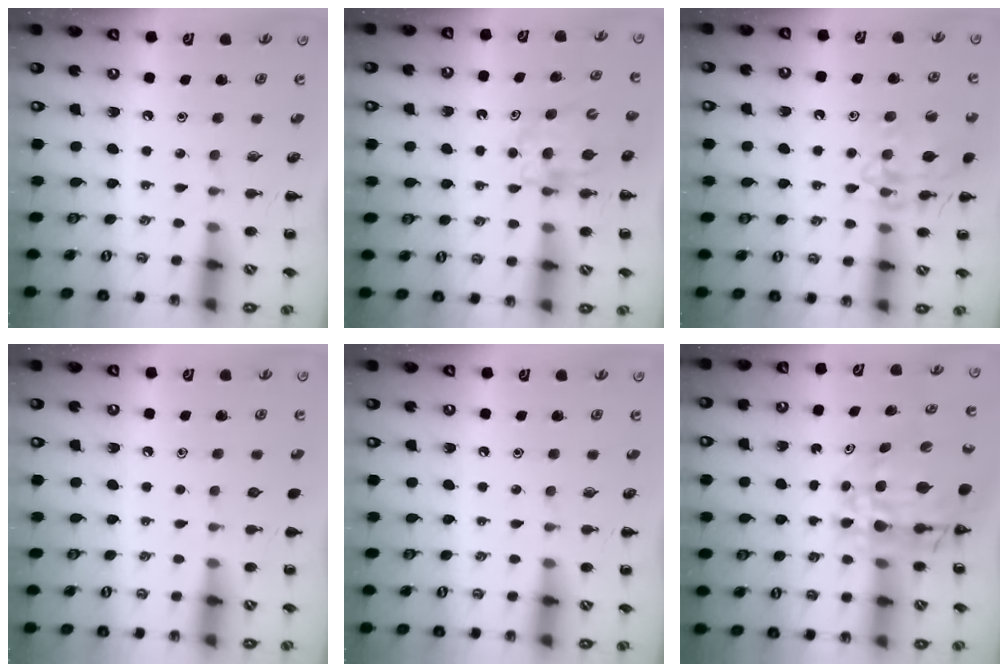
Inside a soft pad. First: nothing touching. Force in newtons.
{"total": 5.8, "press": 5.8, "slide": 0.5}
{"total": 14.8, "press": 14.8, "slide": 0.9}
{"total": 0.0}
{"total": 0.0}
{"total": 12.6, "press": 12.1, "slide": 3.7}